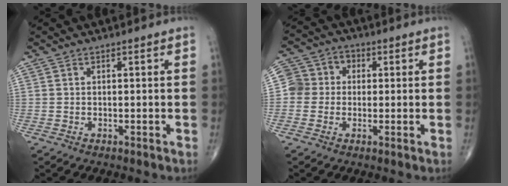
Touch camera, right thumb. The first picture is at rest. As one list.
[{"total": 6.5, "force": [0.2, 6.1, 2.2], "torque": [-0.015, 0.023, -0.008]}]